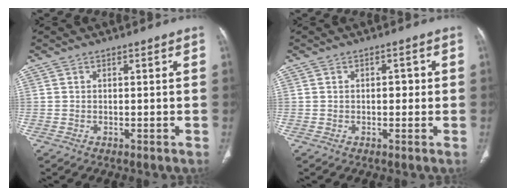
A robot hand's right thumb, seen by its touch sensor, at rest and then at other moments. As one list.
[{"total": 1.7, "force": [0.0, 1.1, 1.3], "torque": [-0.009, 0.005, -0.005]}]